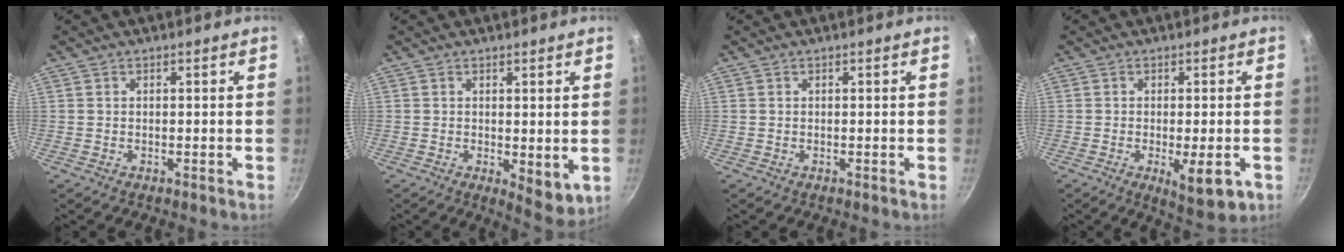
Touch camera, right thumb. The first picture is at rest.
{"total": 5.4, "force": [-0.5, 2.2, 4.9], "torque": [-0.059, -0.016, 0.002]}
{"total": 0.0}
{"total": 7.6, "force": [-2.4, 2.5, 6.7], "torque": [-0.094, -0.012, -0.027]}